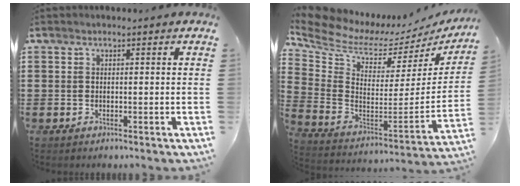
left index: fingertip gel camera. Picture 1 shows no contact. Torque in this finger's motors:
{"motor_torque": [2.14, 0.00, 0.53, 0.09]}